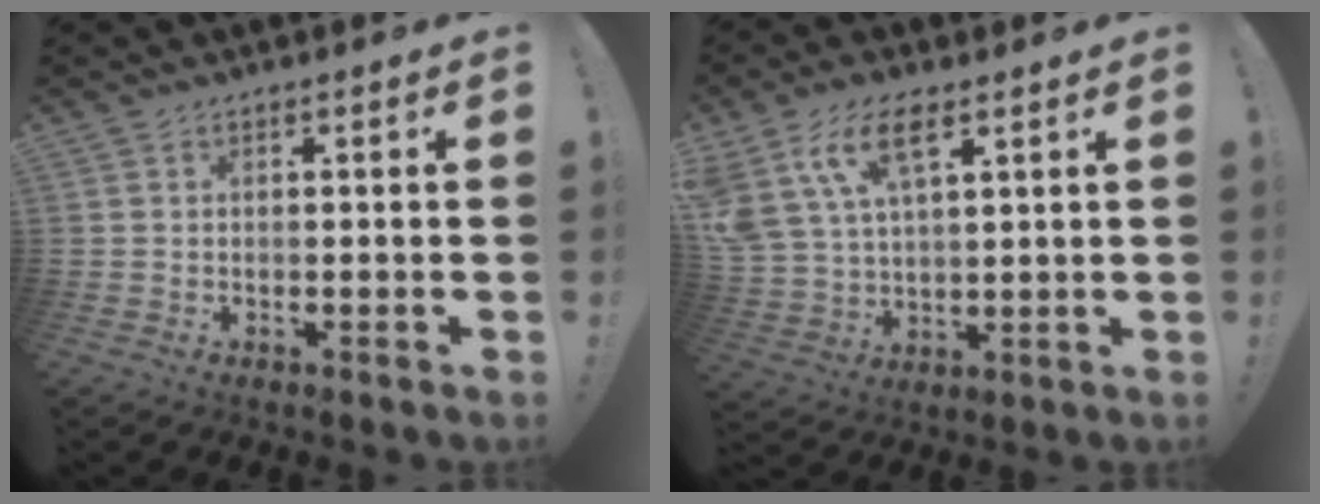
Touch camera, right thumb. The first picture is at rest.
{"total": 13.1, "force": [7.3, 6.2, 9.0], "torque": [-0.186, -0.021, 0.135]}